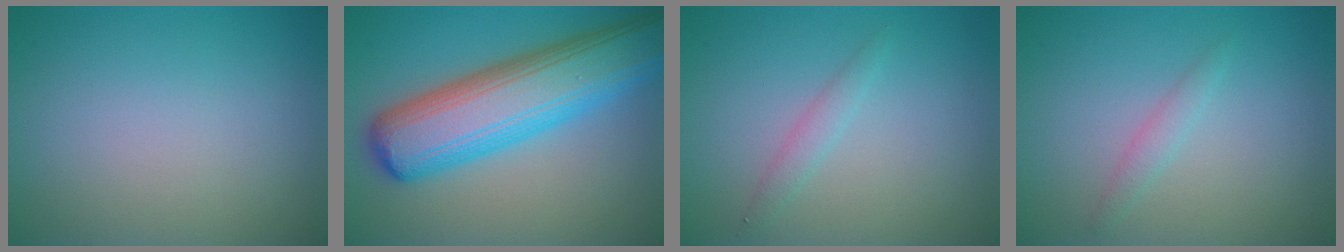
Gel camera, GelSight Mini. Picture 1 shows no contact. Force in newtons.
{"total": 10.5, "press": 10.5, "slide": 0.2}
{"total": 1.2, "press": 1.2, "slide": 0.1}
{"total": 1.2, "press": 1.2, "slide": 0.0}